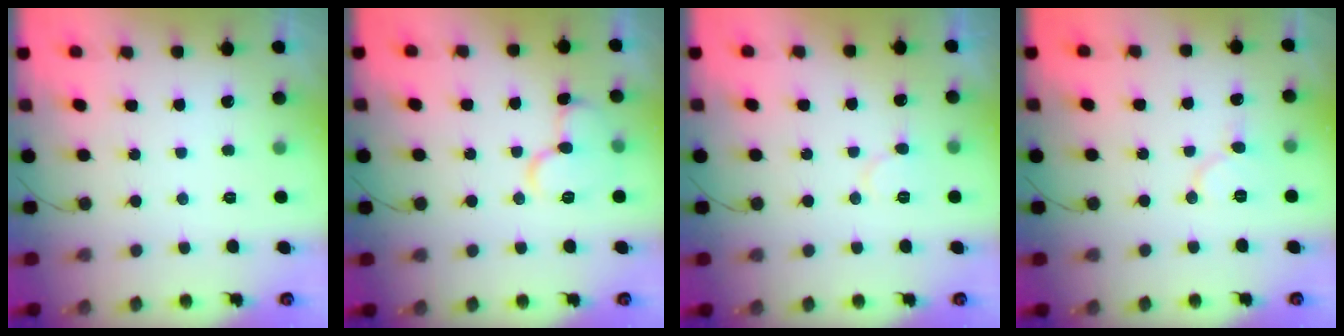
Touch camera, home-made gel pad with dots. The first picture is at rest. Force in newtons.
{"total": 10.7, "press": 10.7, "slide": 0.8}
{"total": 7.2, "press": 7.1, "slide": 0.7}
{"total": 7.0, "press": 7.0, "slide": 0.8}